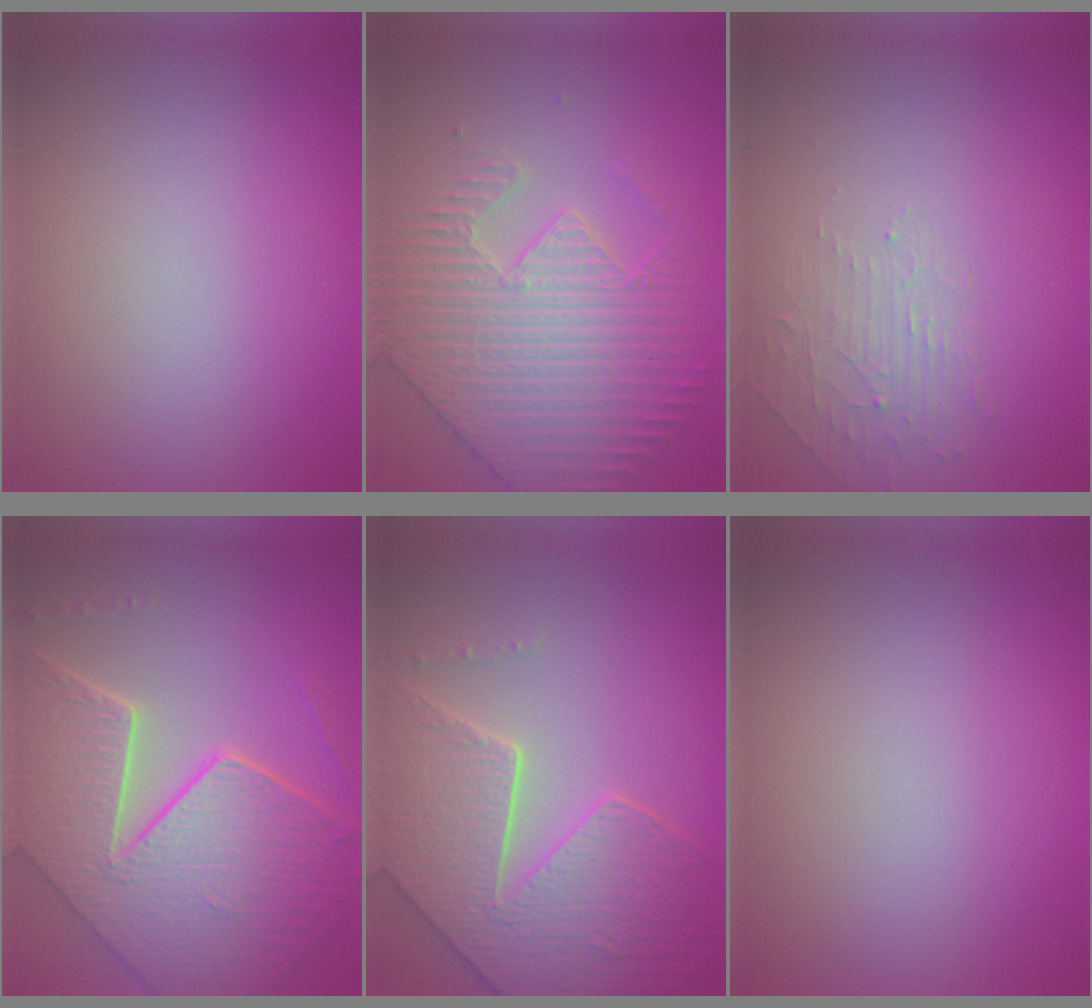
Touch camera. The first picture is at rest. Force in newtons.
{"total": 4.4, "press": 4.4, "slide": 0.3}
{"total": 1.8, "press": 0.5, "slide": 1.7}
{"total": 9.6, "press": 7.1, "slide": 6.5}
{"total": 7.6, "press": 6.2, "slide": 4.5}
{"total": 0.0}